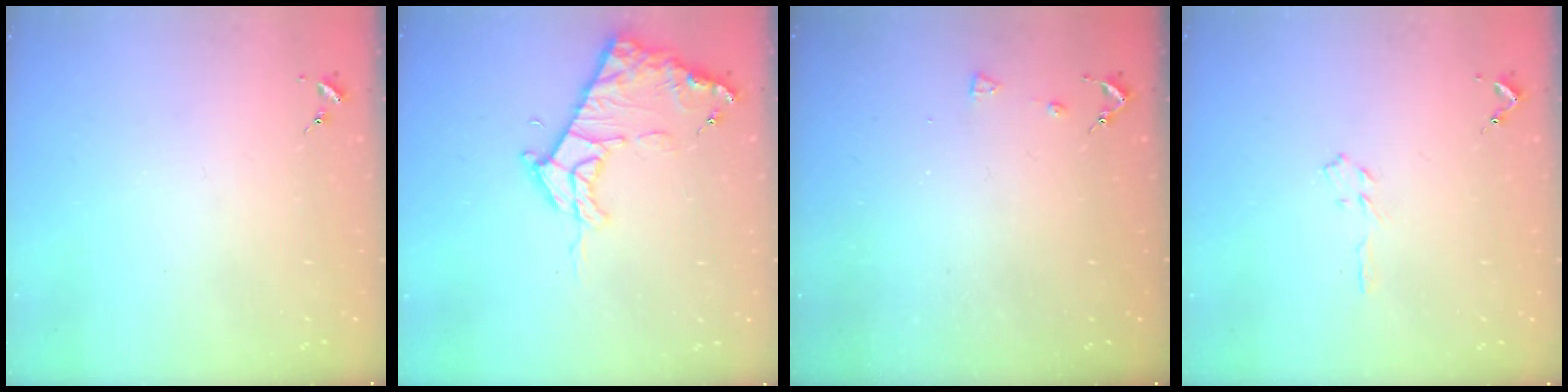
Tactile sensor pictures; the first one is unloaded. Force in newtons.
{"total": 12.0, "press": 12.0, "slide": 1.2}
{"total": 3.3, "press": 3.3, "slide": 0.6}
{"total": 3.2, "press": 3.1, "slide": 0.4}